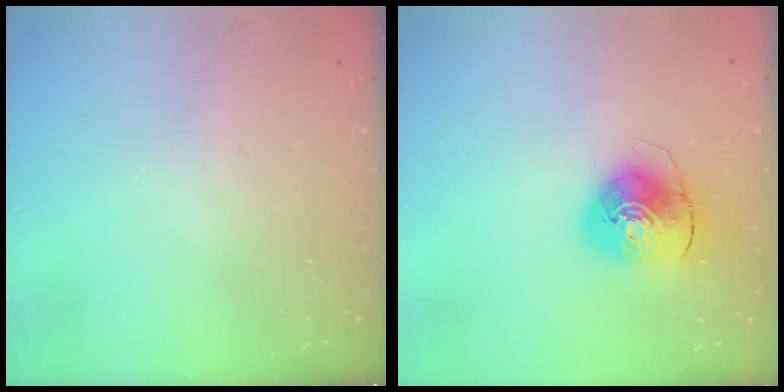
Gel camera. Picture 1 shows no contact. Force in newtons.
{"total": 9.4, "press": 9.2, "slide": 1.5}